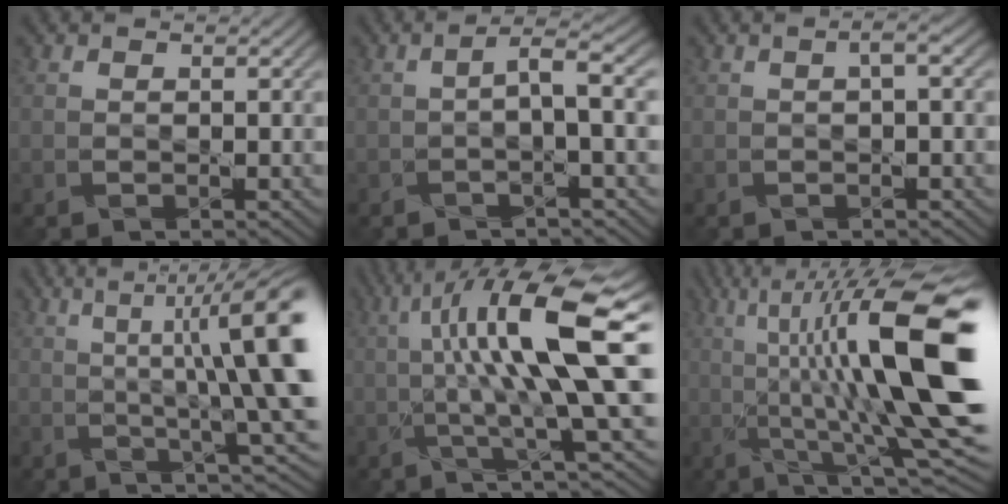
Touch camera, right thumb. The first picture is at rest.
{"total": 2.7, "force": [-0.2, 0.0, 2.7], "torque": [-0.053, 0.011, -0.012]}
{"total": 1.0, "force": [0.1, -0.1, 0.9], "torque": [-0.017, 0.005, 0.002]}
{"total": 13.4, "force": [2.0, 2.3, 13.0], "torque": [-0.184, 0.008, 0.045]}
{"total": 13.7, "force": [1.7, 1.9, 13.4], "torque": [-0.212, 0.024, 0.030]}
{"total": 19.1, "force": [3.2, 4.9, 18.2], "torque": [-0.292, 0.034, 0.061]}